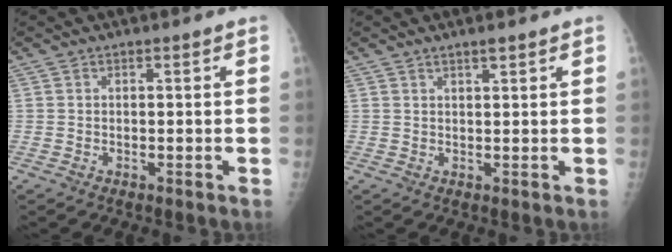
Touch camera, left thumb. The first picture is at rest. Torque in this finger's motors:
{"motor_torque": [-0.27, 0.17, -0.17, 0.11, -0.11]}